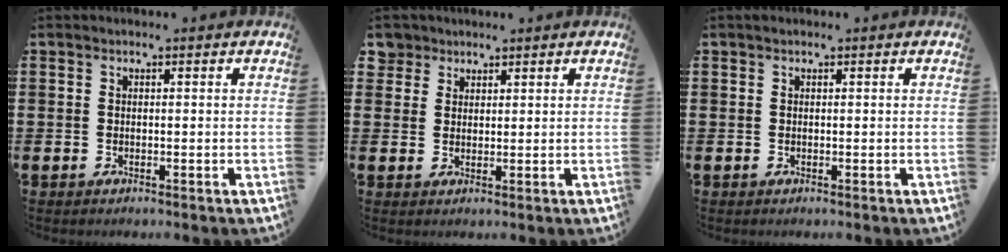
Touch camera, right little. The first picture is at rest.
{"total": 2.8, "force": [2.2, 1.8, -0.2], "torque": [0.006, 0.001, 0.039]}
{"total": 0.0}